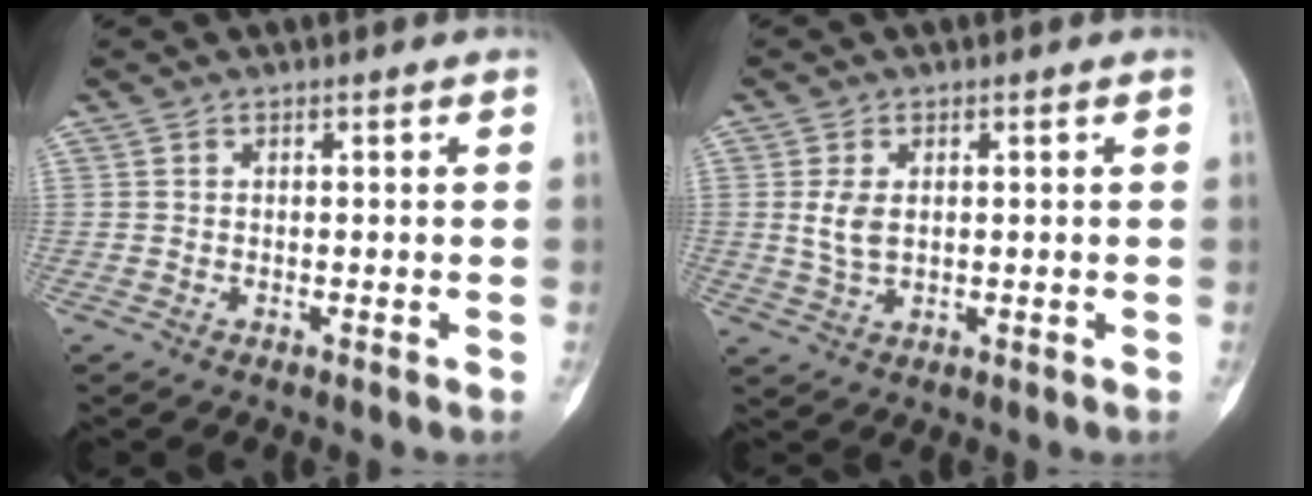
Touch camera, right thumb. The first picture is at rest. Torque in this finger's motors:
{"motor_torque": [0.85, 0.00, 0.25, -0.72, 0.07]}